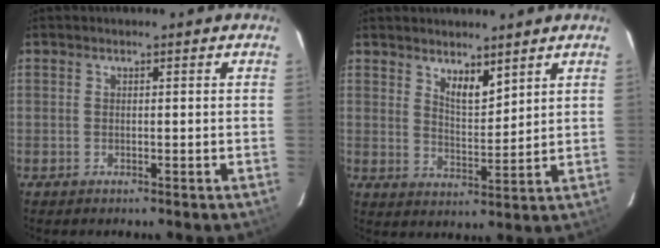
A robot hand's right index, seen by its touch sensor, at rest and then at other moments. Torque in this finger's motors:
{"motor_torque": [0.09, 0.21, 0.03, 0.04]}